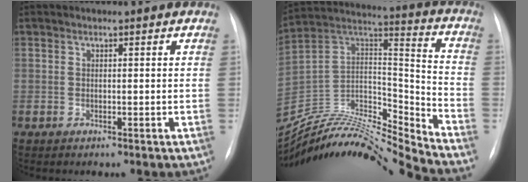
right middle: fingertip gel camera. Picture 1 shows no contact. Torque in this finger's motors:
{"motor_torque": [-0.49, -0.46, -0.18, 0.00]}